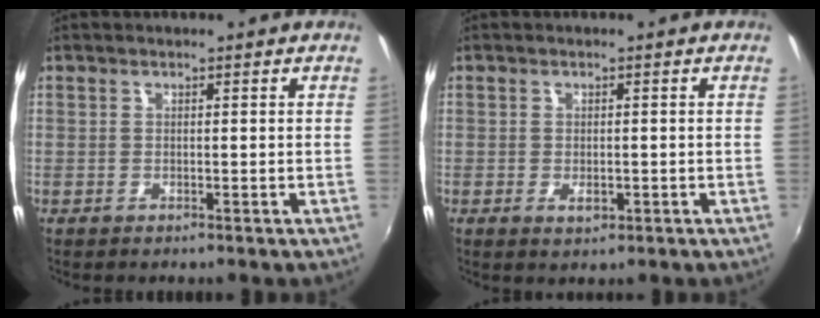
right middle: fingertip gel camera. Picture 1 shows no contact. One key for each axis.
{"total": 2.0, "fx": -0.6, "fy": 1.1, "fz": 1.5, "tx": -0.024, "ty": -0.003, "tz": -0.007}